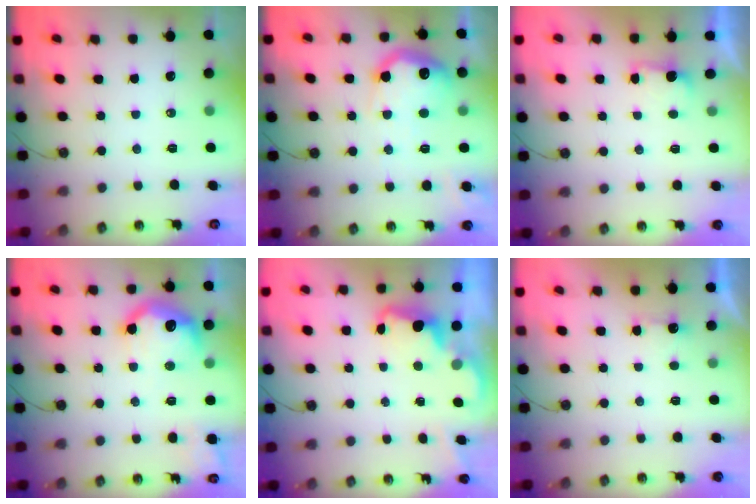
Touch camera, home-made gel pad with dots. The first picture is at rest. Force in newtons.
{"total": 18.2, "press": 18.2, "slide": 1.1}
{"total": 2.3, "press": 2.1, "slide": 1.0}
{"total": 12.7, "press": 12.7, "slide": 1.1}
{"total": 1.5, "press": 1.4, "slide": 0.7}
{"total": 1.8, "press": 1.6, "slide": 0.9}